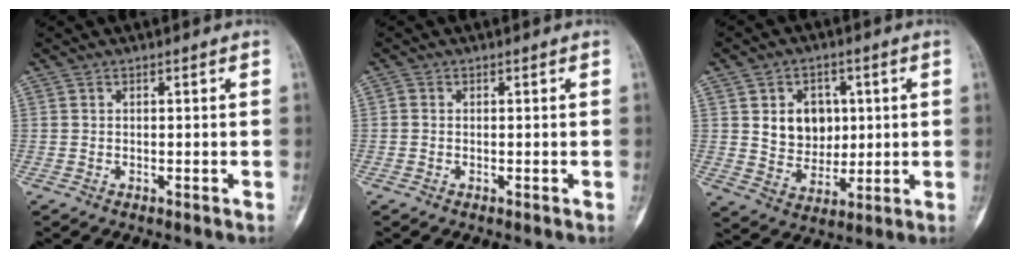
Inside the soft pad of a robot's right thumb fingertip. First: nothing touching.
{"total": 0.5, "force": [0.0, 0.5, 0.3], "torque": [-0.002, 0.001, -0.004]}
{"total": 9.9, "force": [2.1, 7.9, 5.6], "torque": [-0.043, -0.009, 0.044]}